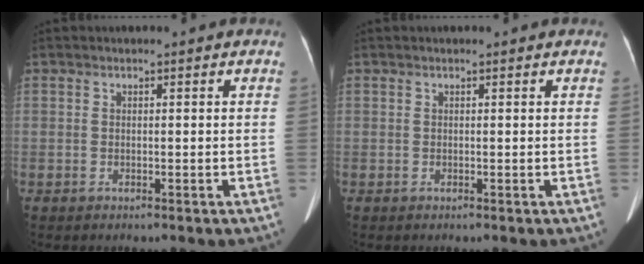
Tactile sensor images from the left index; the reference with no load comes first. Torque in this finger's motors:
{"motor_torque": [-0.32, 0.51, -0.54, -0.03]}